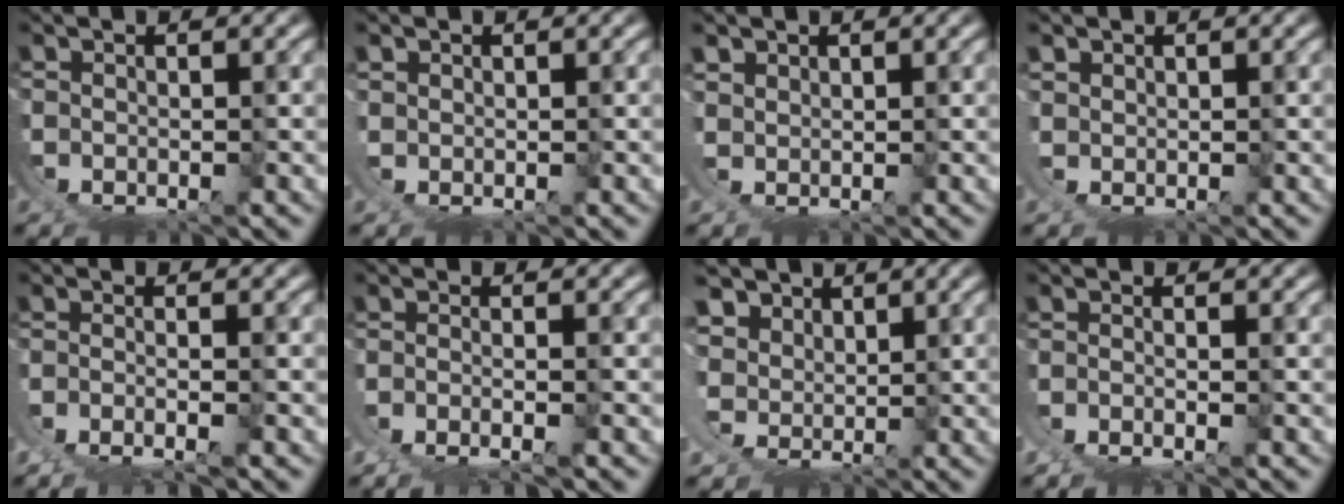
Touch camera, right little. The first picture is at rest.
{"total": 1.2, "force": [1.0, 0.6, -0.4], "torque": [0.006, 0.008, 0.010]}
{"total": 1.9, "force": [1.8, 0.1, -0.6], "torque": [0.004, 0.009, 0.027]}
{"total": 1.5, "force": [1.4, 0.4, -0.5], "torque": [0.007, 0.010, 0.017]}
{"total": 2.8, "force": [-0.7, 0.8, 2.6], "torque": [-0.052, -0.015, -0.004]}
{"total": 2.5, "force": [-0.7, 0.5, 2.3], "torque": [-0.046, -0.012, -0.003]}
{"total": 9.2, "force": [3.8, 7.6, 3.5], "torque": [-0.110, -0.022, 0.062]}
{"total": 2.2, "force": [-1.0, 0.8, 1.8], "torque": [-0.040, -0.008, -0.010]}